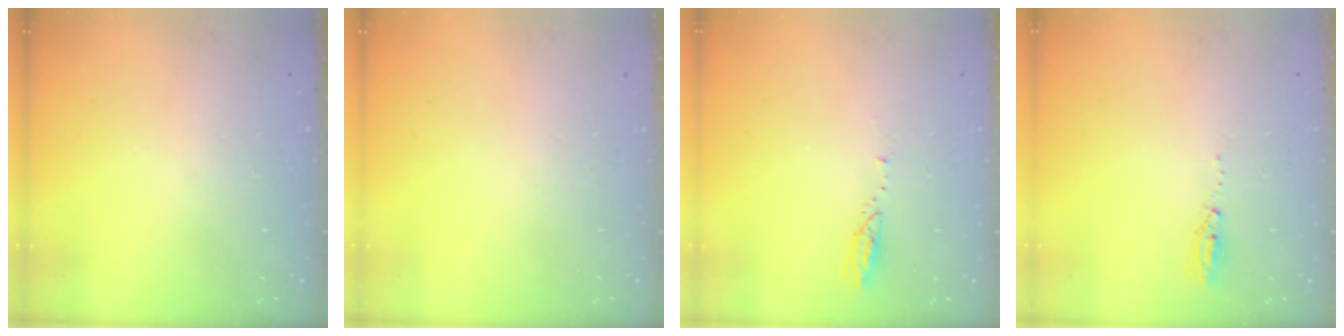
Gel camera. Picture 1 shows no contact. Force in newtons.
{"total": 0.0}
{"total": 3.0, "press": 3.0, "slide": 0.1}
{"total": 4.2, "press": 2.6, "slide": 3.3}